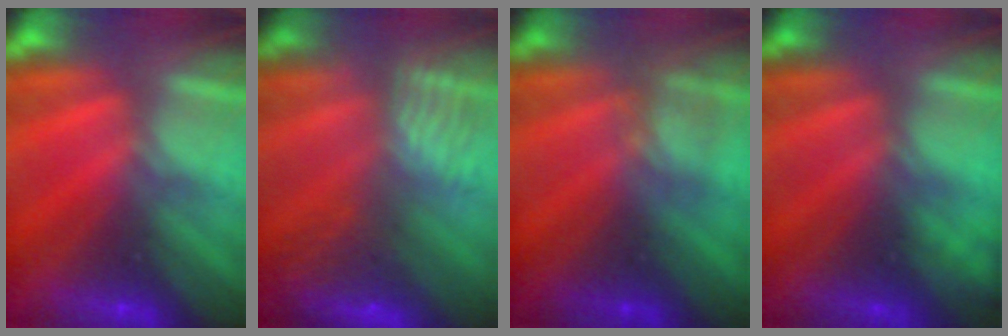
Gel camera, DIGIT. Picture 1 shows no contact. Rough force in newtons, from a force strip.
{"total": 8.5}
{"total": 2.5}
{"total": 1.9}